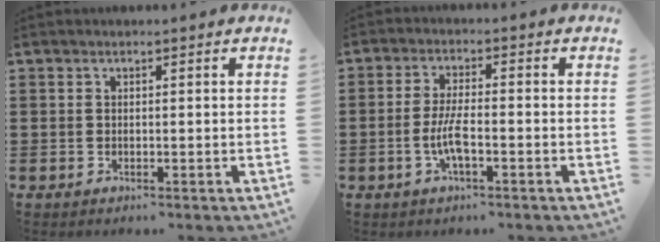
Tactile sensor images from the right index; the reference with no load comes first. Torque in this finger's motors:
{"motor_torque": [1.35, 0.79, 0.43, 0.05]}